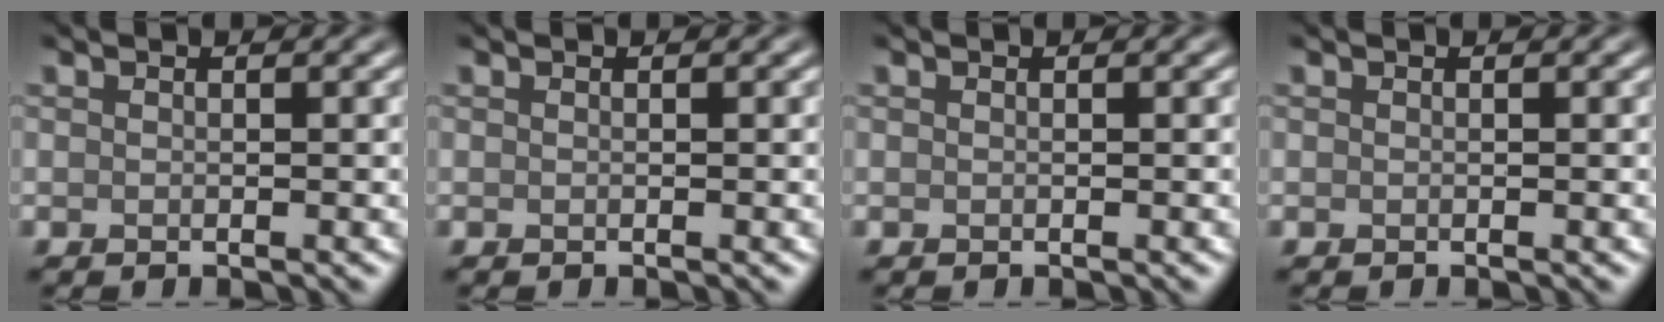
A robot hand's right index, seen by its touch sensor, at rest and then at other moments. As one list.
[{"total": 0.0}, {"total": 0.0}, {"total": 0.0}]